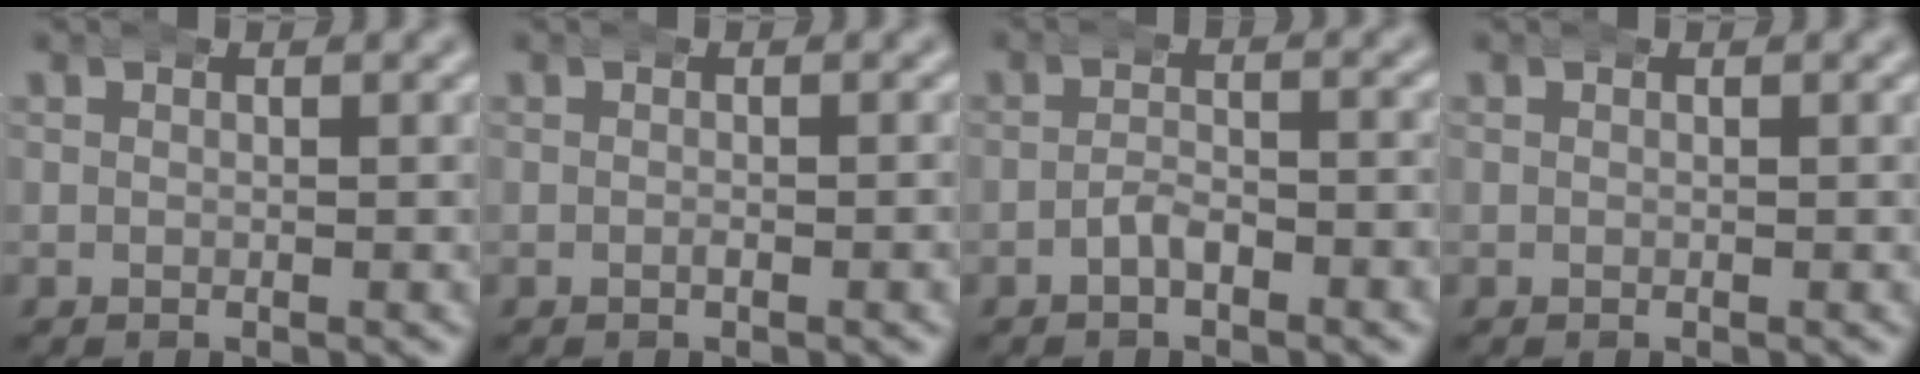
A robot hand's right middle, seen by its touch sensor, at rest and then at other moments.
{"total": 0.6, "force": [-0.3, 0.1, 0.5], "torque": [-0.007, 0.002, -0.008]}
{"total": 2.2, "force": [-1.9, 0.5, 1.0], "torque": [-0.014, 0.000, -0.033]}
{"total": 0.0}